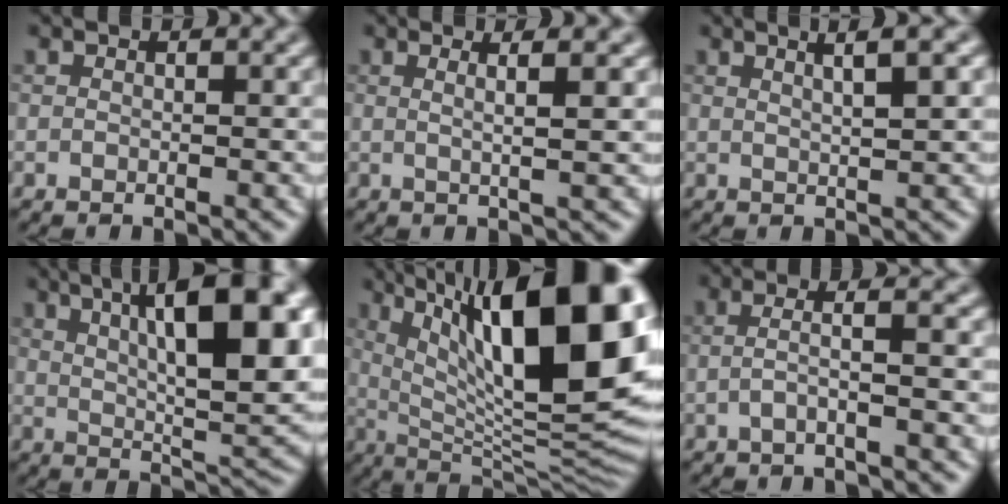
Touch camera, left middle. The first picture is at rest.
{"total": 2.7, "force": [0.5, 0.6, 2.6], "torque": [-0.040, 0.011, 0.000]}
{"total": 3.0, "force": [1.1, 0.6, 2.7], "torque": [-0.024, 0.014, 0.010]}
{"total": 12.5, "force": [4.0, 3.6, 11.3], "torque": [-0.157, 0.006, 0.073]}
{"total": 17.7, "force": [5.3, 5.9, 15.9], "torque": [-0.236, 0.020, 0.104]}
{"total": 2.7, "force": [-1.1, 0.5, 2.3], "torque": [-0.037, 0.010, -0.024]}